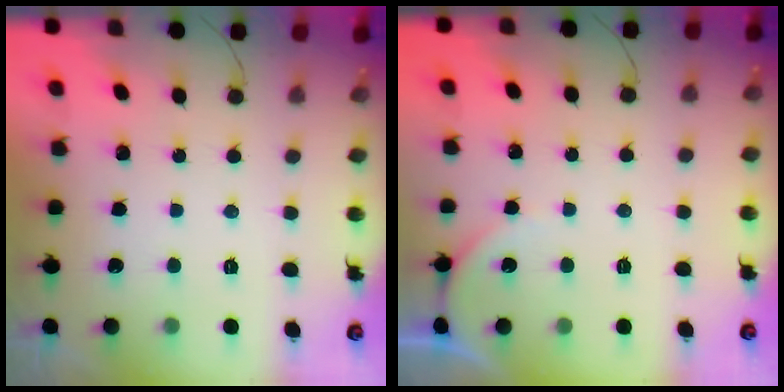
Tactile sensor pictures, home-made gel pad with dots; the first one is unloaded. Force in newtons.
{"total": 3.5, "press": 3.4, "slide": 0.4}